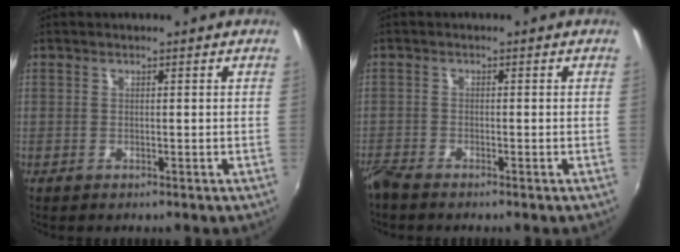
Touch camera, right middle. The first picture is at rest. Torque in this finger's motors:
{"motor_torque": [1.11, -1.03, 0.73, 0.21]}